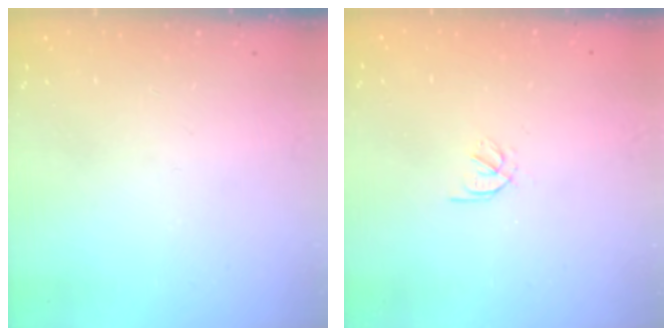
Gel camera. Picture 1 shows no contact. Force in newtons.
{"total": 1.7, "press": 1.6, "slide": 0.6}